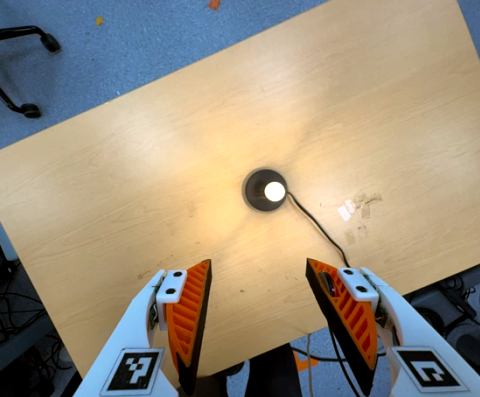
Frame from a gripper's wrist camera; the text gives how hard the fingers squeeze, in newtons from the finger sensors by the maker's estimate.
{"total": 0.0}